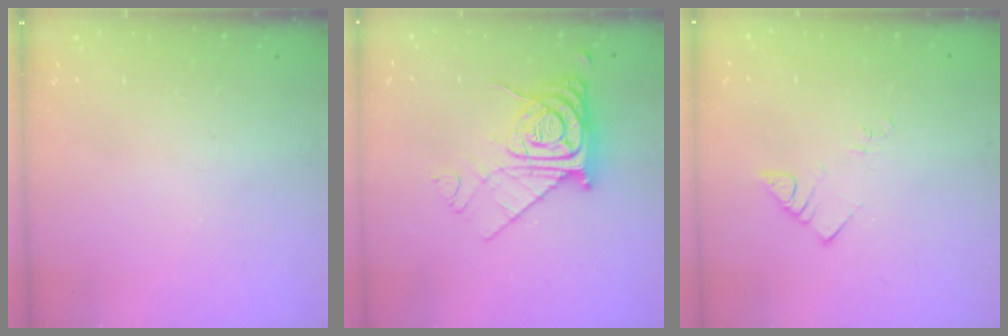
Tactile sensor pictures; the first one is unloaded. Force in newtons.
{"total": 13.2, "press": 13.1, "slide": 1.4}
{"total": 3.7, "press": 3.7, "slide": 0.4}